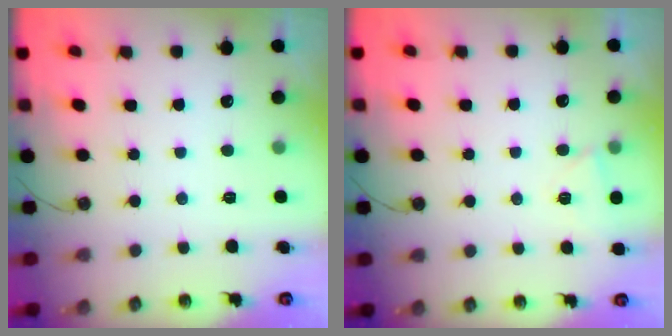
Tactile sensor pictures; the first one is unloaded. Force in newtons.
{"total": 3.3, "press": 3.3, "slide": 0.5}